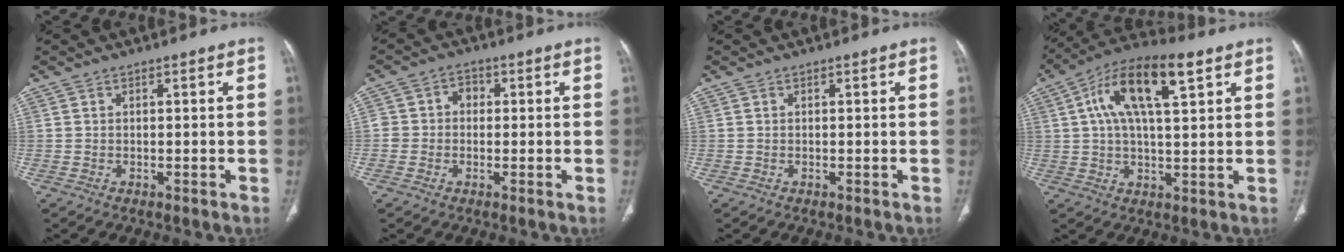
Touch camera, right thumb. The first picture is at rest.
{"total": 3.9, "force": [-0.3, 3.5, 1.7], "torque": [-0.006, 0.020, -0.010]}
{"total": 0.0}
{"total": 15.5, "force": [5.8, 6.0, 13.1], "torque": [-0.226, 0.018, 0.093]}